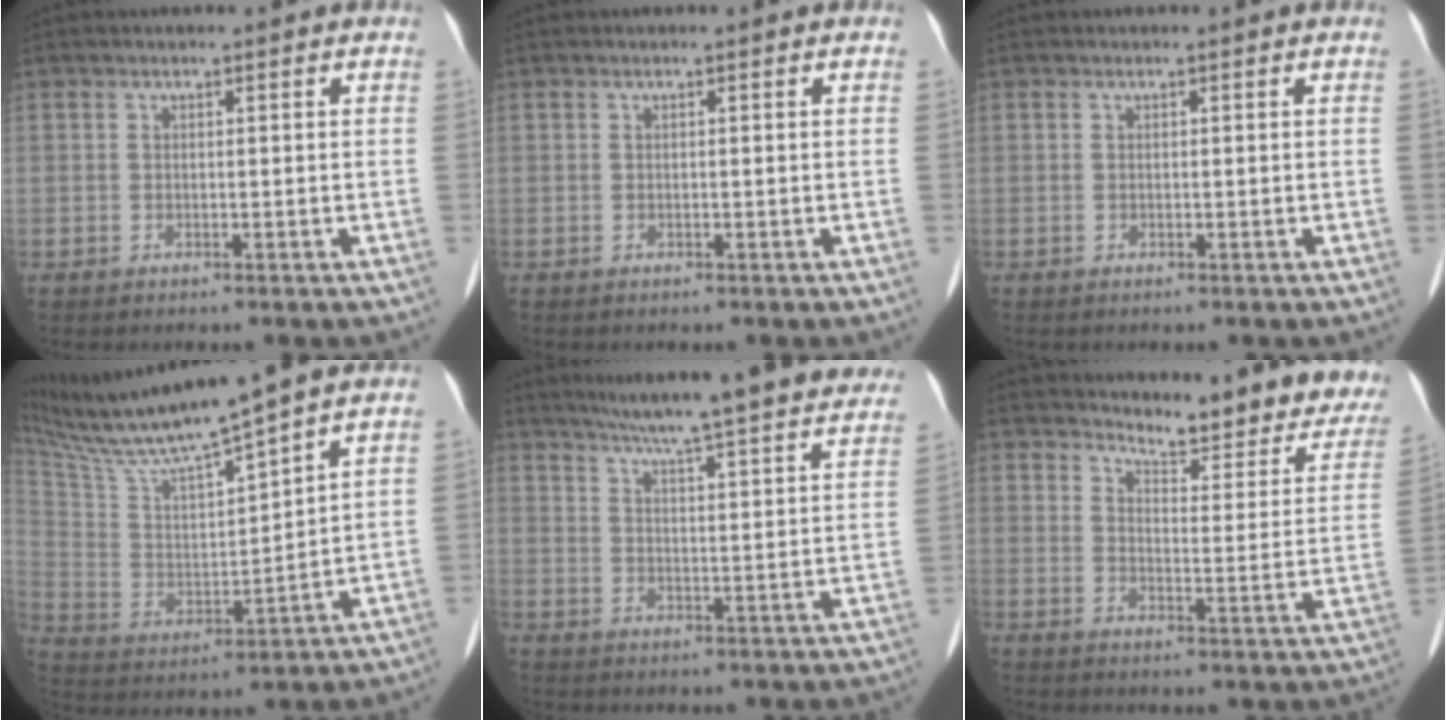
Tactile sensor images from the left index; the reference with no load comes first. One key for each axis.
{"total": 0.0}
{"total": 0.0}
{"total": 15.6, "fx": 13.3, "fy": -0.9, "fz": 8.1, "tx": -0.152, "ty": 0.009, "tz": 0.250}
{"total": 25.1, "fx": 22.6, "fy": 1.2, "fz": 10.9, "tx": -0.161, "ty": -0.029, "tz": 0.283}
{"total": 15.8, "fx": 14.4, "fy": 3.8, "fz": 5.3, "tx": -0.043, "ty": -0.052, "tz": 0.160}